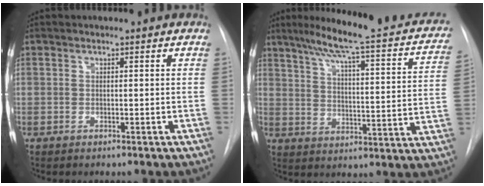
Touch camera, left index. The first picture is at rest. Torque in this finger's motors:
{"motor_torque": [0.04, -0.26, 0.11, 0.06]}